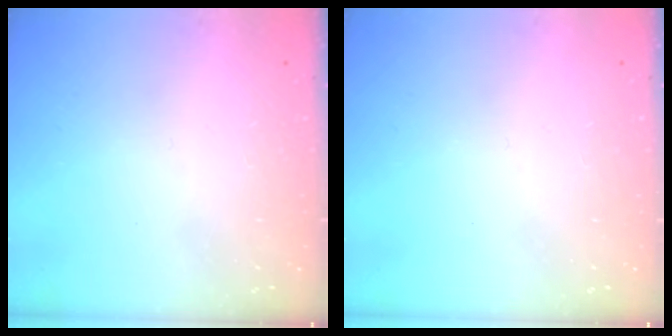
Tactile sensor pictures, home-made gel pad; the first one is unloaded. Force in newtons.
{"total": 0.0}